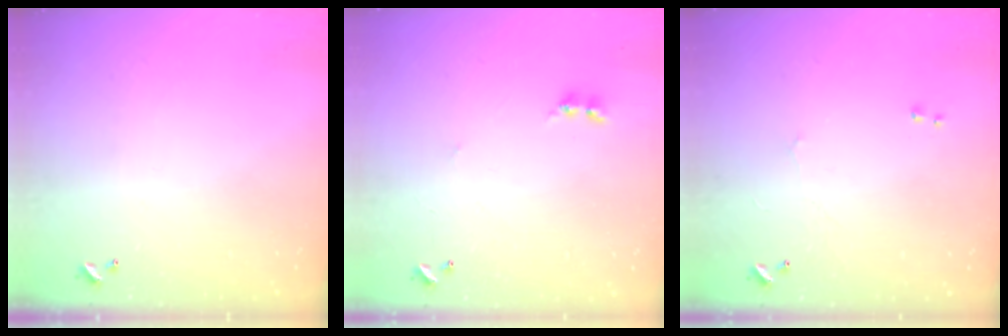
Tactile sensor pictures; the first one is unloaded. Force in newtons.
{"total": 2.8, "press": 2.7, "slide": 0.4}
{"total": 0.7, "press": 0.1, "slide": 0.7}